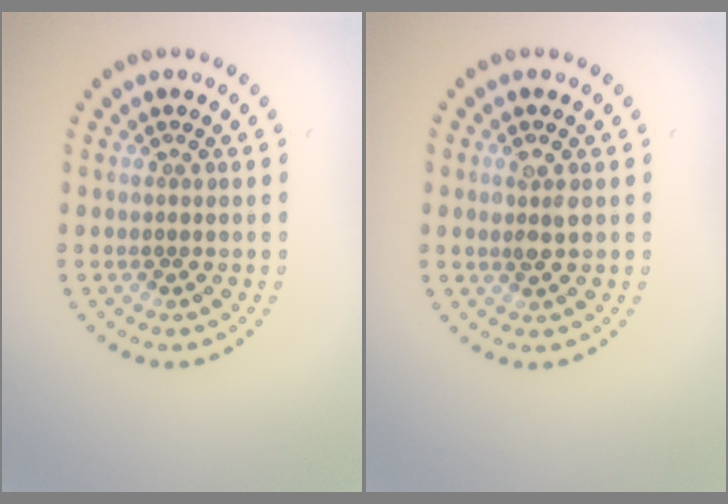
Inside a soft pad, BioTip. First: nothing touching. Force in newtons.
{"total": 1.7, "press": 1.7, "slide": 0.3}